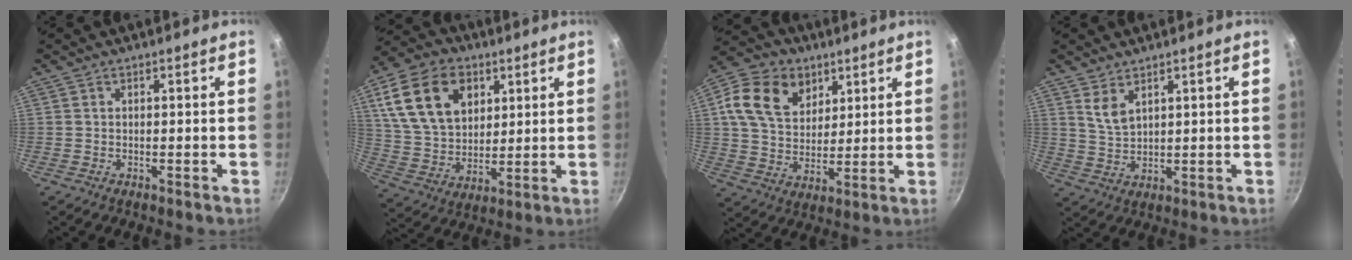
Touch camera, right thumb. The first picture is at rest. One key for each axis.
{"total": 18.3, "fx": 6.9, "fy": 12.7, "fz": 11.3, "tx": -0.186, "ty": -0.009, "tz": 0.130}
{"total": 15.2, "fx": 6.2, "fy": 11.1, "fz": 8.3, "tx": -0.129, "ty": -0.013, "tz": 0.104}
{"total": 4.2, "fx": 2.7, "fy": 1.9, "fz": 2.5, "tx": -0.046, "ty": -0.021, "tz": 0.058}